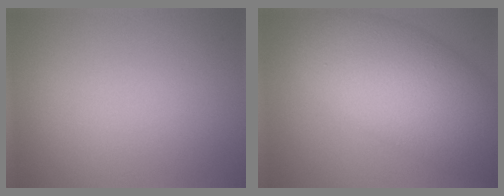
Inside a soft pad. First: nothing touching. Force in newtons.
{"total": 11.1, "press": 11.1, "slide": 0.3}